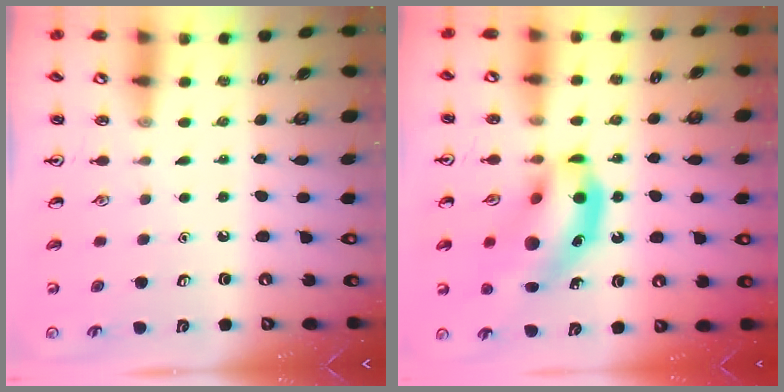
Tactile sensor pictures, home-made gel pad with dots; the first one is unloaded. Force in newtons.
{"total": 16.6, "press": 16.3, "slide": 3.2}